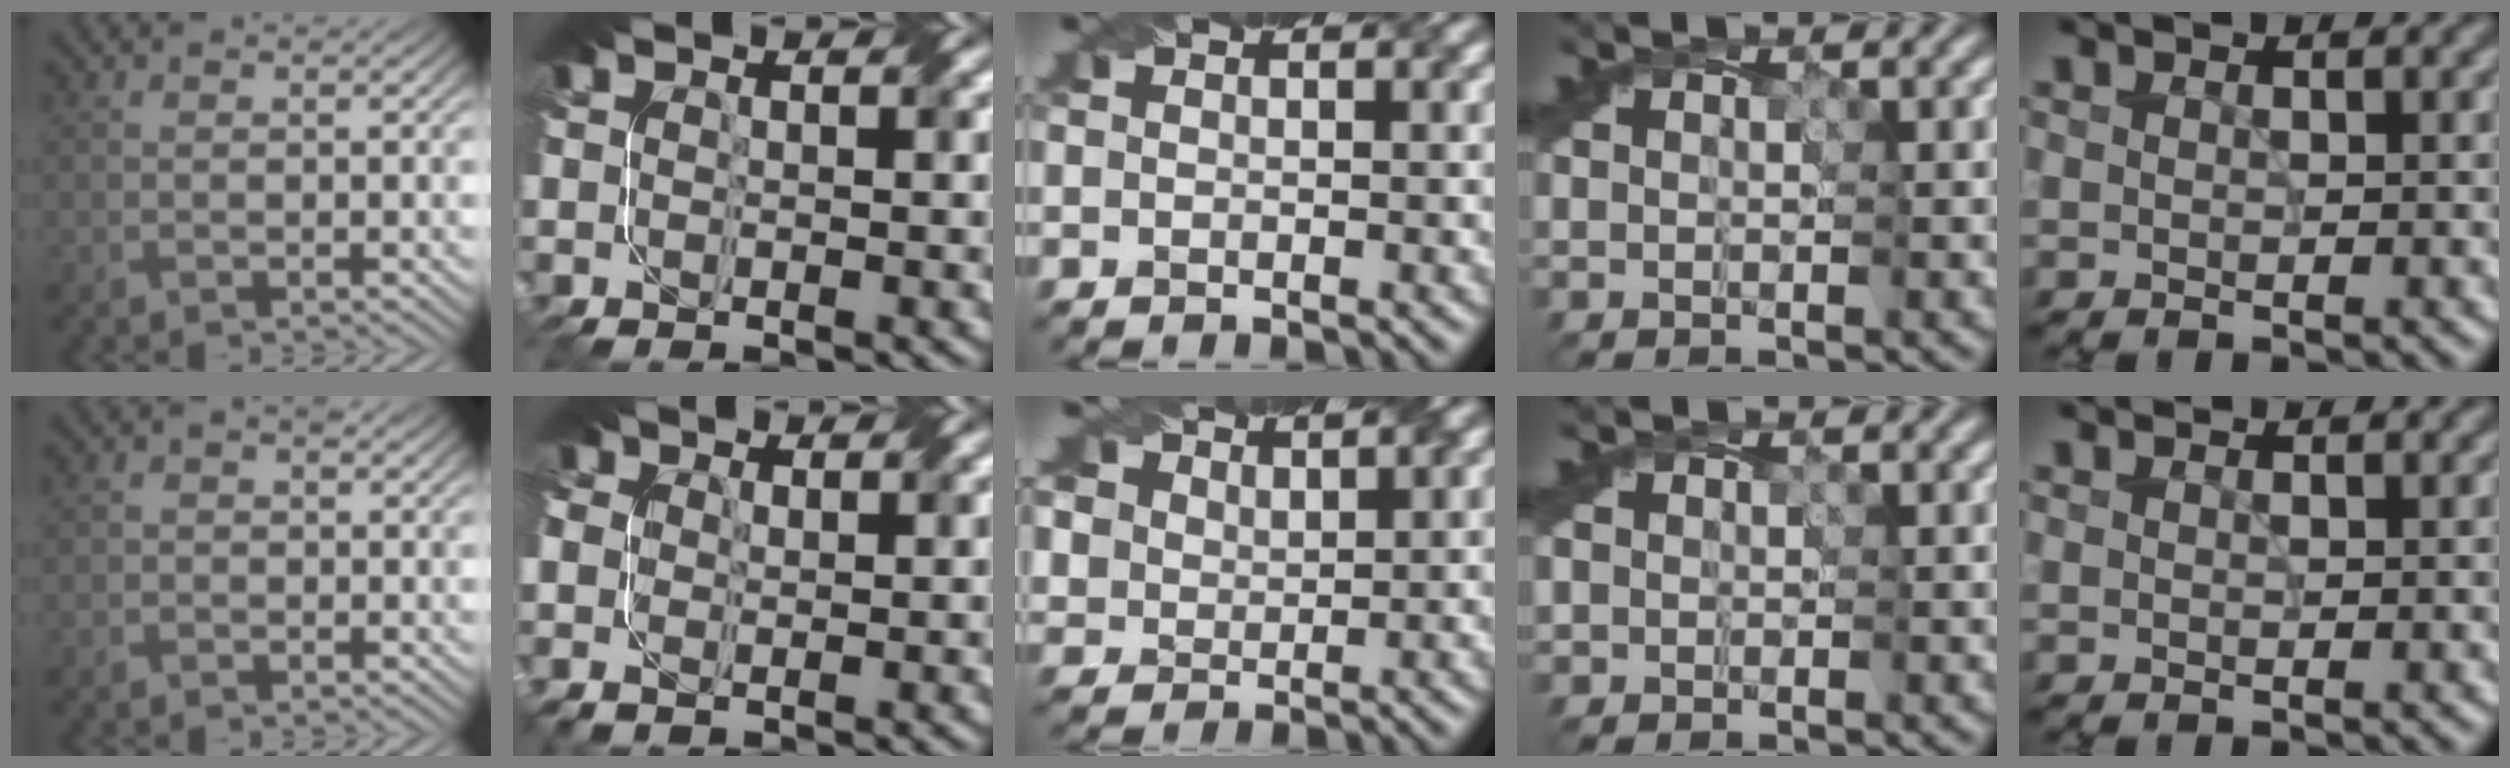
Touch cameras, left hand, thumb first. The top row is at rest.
{"thumb": {"total": 1.5, "force": [-0.5, 1.3, 0.5], "torque": [-0.008, -0.002, -0.011]}, "index": {"total": 3.9, "force": [1.3, 3.0, 2.0], "torque": [-0.046, 0.019, 0.014]}, "middle": {"total": 6.5, "force": [4.8, 3.9, 2.0], "torque": [-0.072, 0.004, 0.086]}, "ring": {"total": 1.0, "force": [0.1, 1.0, -0.1], "torque": [0.012, 0.001, -0.006]}, "little": {"total": 1.3, "force": [1.2, 0.2, 0.4], "torque": [-0.011, -0.003, 0.009]}}